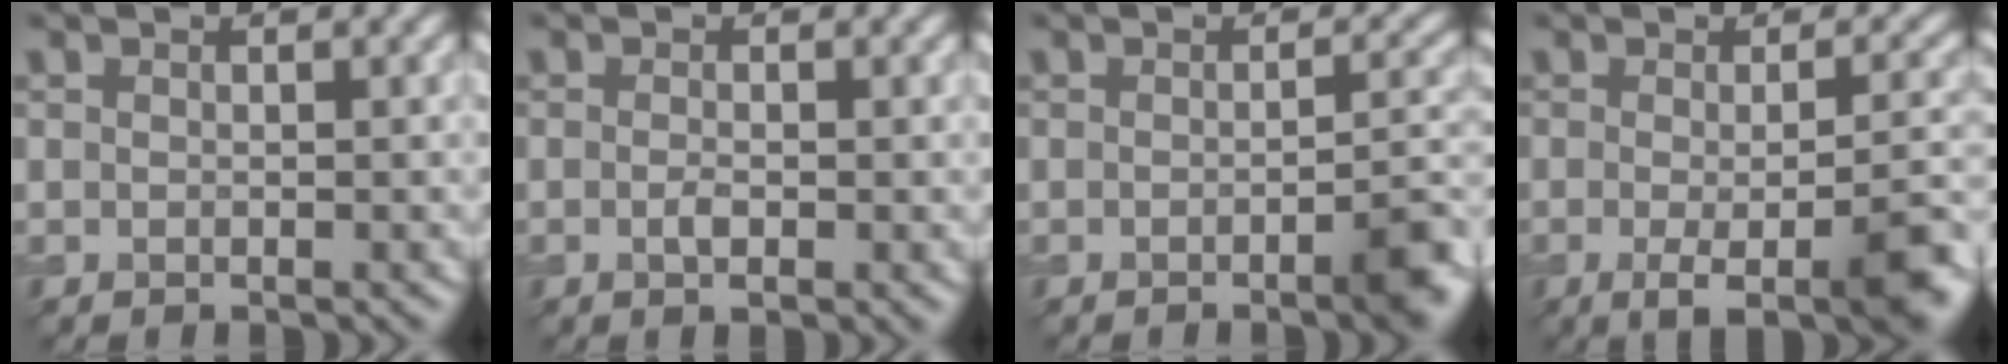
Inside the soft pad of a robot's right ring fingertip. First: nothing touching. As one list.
[{"total": 1.4, "force": [-0.3, 0.4, 1.3], "torque": [-0.025, -0.003, -0.007]}, {"total": 3.6, "force": [-1.5, 0.8, 3.2], "torque": [-0.039, 0.003, -0.029]}, {"total": 7.0, "force": [-1.9, 1.9, 6.5], "torque": [-0.090, -0.011, -0.029]}]